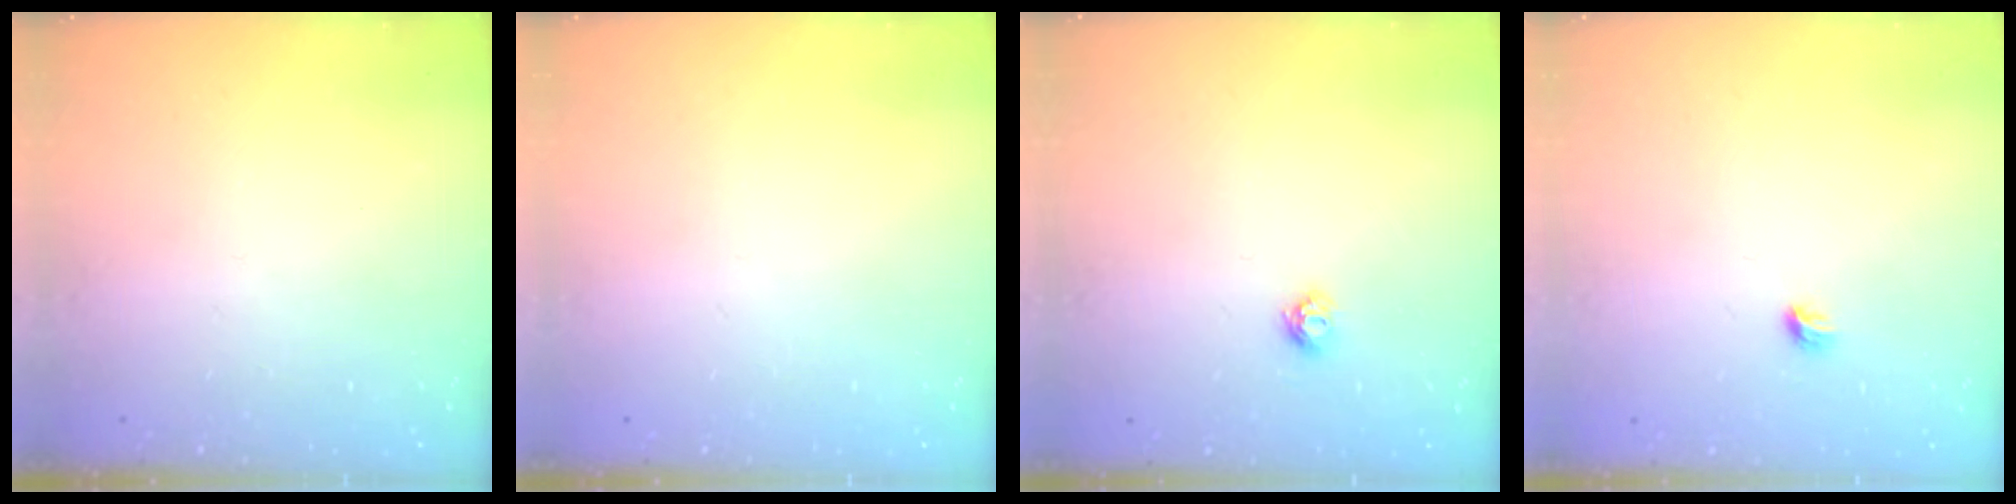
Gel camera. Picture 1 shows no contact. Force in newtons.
{"total": 0.0}
{"total": 4.6, "press": 4.5, "slide": 0.6}
{"total": 3.7, "press": 3.6, "slide": 0.8}